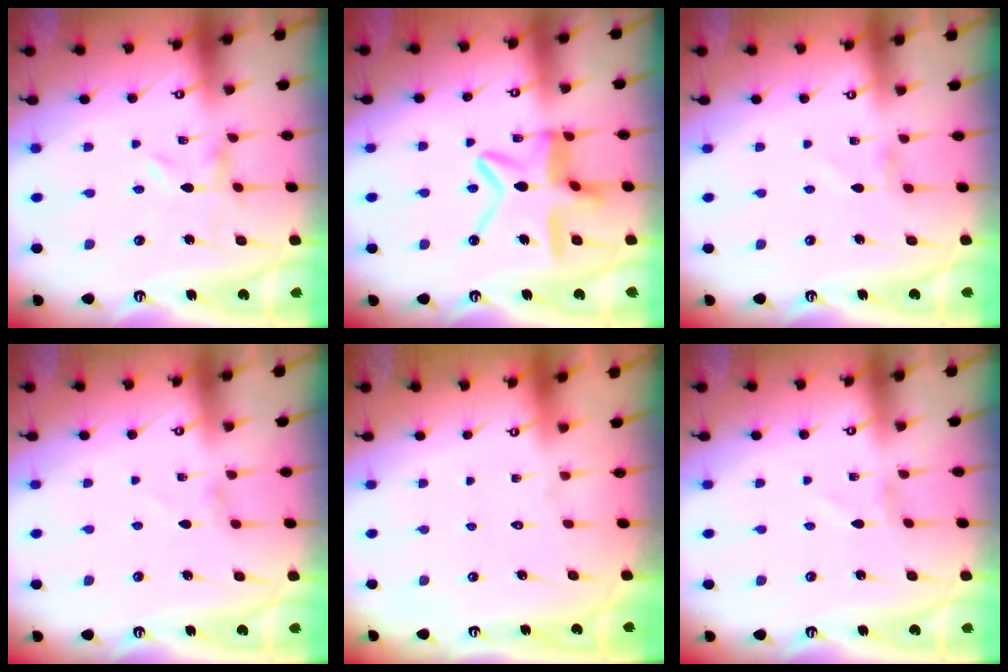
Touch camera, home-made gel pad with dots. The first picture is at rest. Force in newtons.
{"total": 14.0, "press": 14.0, "slide": 1.2}
{"total": 0.0}
{"total": 0.5, "press": 0.5, "slide": 0.1}
{"total": 1.7, "press": 1.7, "slide": 0.1}
{"total": 1.3, "press": 1.3, "slide": 0.1}